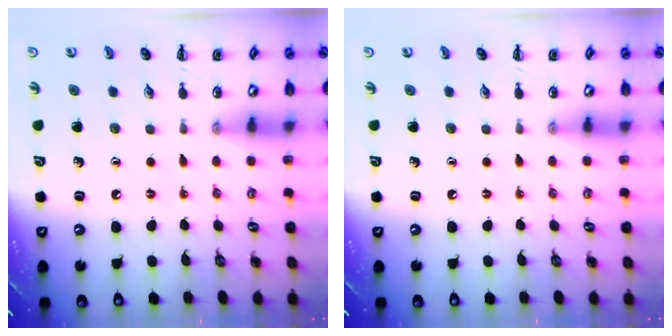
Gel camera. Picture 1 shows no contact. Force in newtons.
{"total": 0.0}